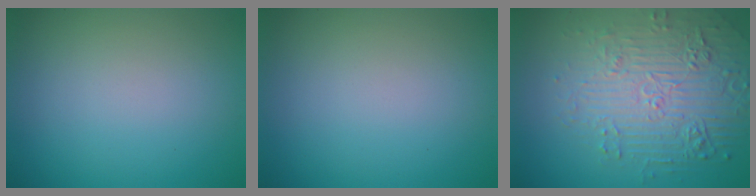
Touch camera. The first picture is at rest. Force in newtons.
{"total": 0.0}
{"total": 6.7, "press": 5.2, "slide": 4.2}